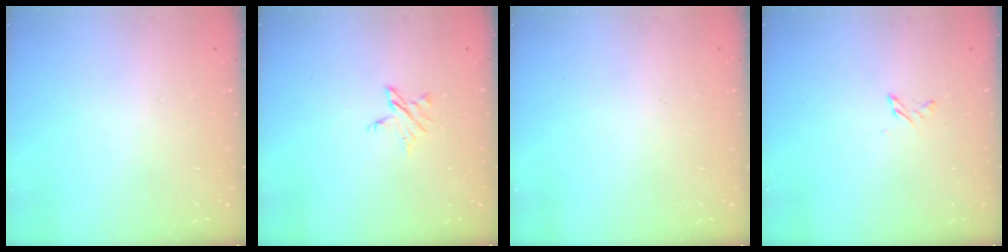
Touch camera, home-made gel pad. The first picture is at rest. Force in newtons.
{"total": 3.8, "press": 3.7, "slide": 0.4}
{"total": 0.0}
{"total": 2.6, "press": 2.6, "slide": 0.3}